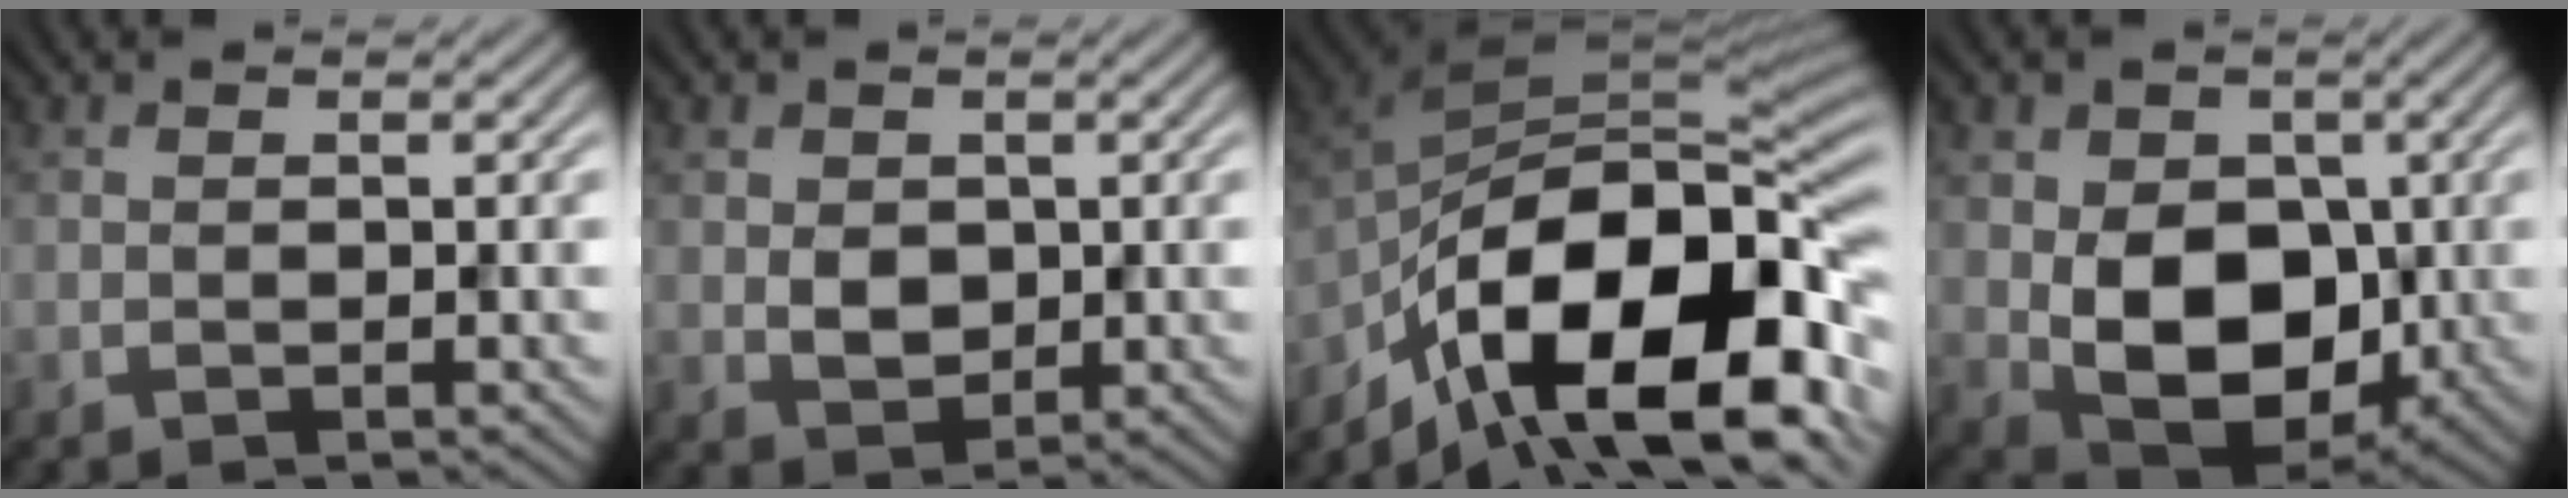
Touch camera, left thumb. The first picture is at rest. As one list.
[{"total": 2.7, "force": [0.5, 2.3, 1.3], "torque": [-0.038, -0.005, 0.011]}, {"total": 18.7, "force": [-9.8, 8.4, 13.6], "torque": [-0.226, -0.014, -0.167]}, {"total": 10.4, "force": [-0.9, 7.7, 7.0], "torque": [-0.134, -0.021, -0.017]}]